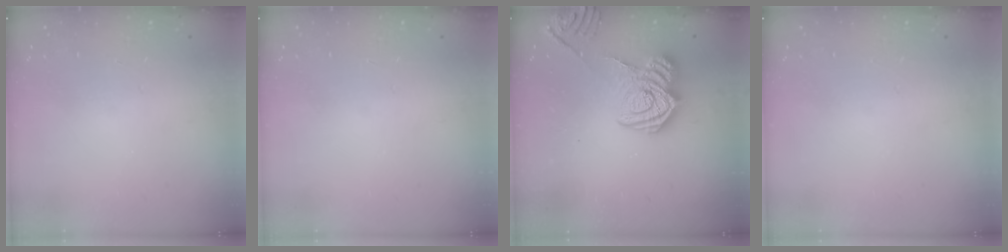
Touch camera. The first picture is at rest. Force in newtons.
{"total": 0.0}
{"total": 13.9, "press": 13.8, "slide": 1.0}
{"total": 0.0}